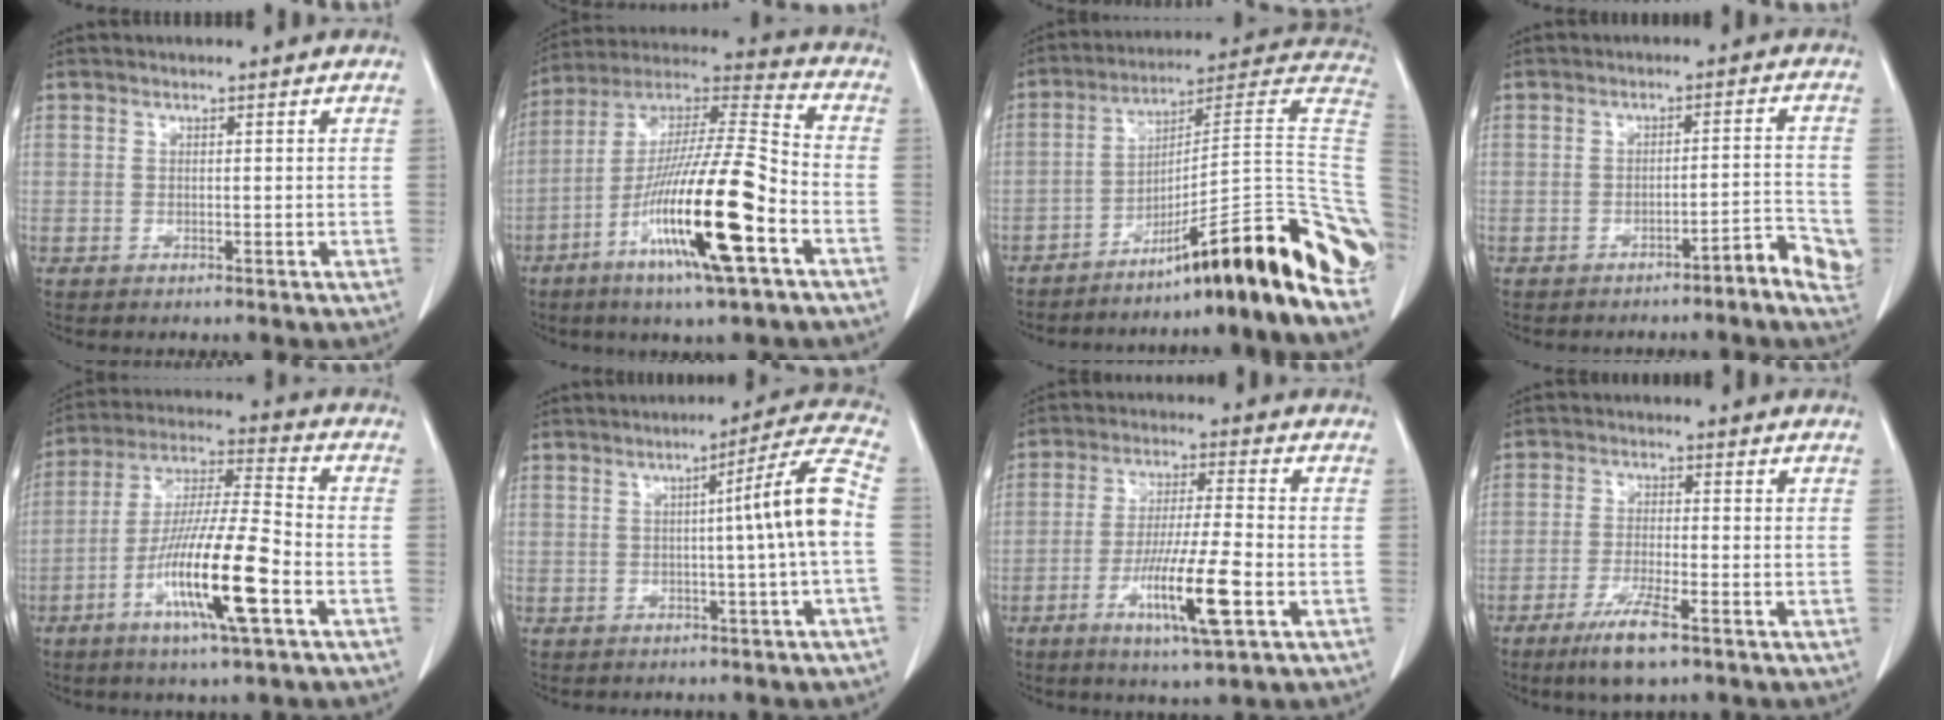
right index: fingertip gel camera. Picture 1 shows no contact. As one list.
[{"total": 20.5, "force": [-8.1, 1.2, 18.8], "torque": [-0.356, -0.022, -0.151]}, {"total": 23.3, "force": [-16.8, -1.5, 16.1], "torque": [-0.109, 0.031, -0.260]}, {"total": 4.8, "force": [-2.8, 0.5, 3.8], "torque": [-0.035, 0.011, -0.038]}, {"total": 15.4, "force": [-6.1, 0.6, 14.2], "torque": [-0.271, -0.012, -0.113]}, {"total": 8.9, "force": [-0.3, -1.5, 8.8], "torque": [-0.115, 0.016, -0.005]}, {"total": 11.2, "force": [-4.3, 0.2, 10.4], "torque": [-0.188, -0.017, -0.077]}, {"total": 6.8, "force": [-4.2, 0.8, 5.2], "torque": [-0.099, -0.013, -0.073]}]